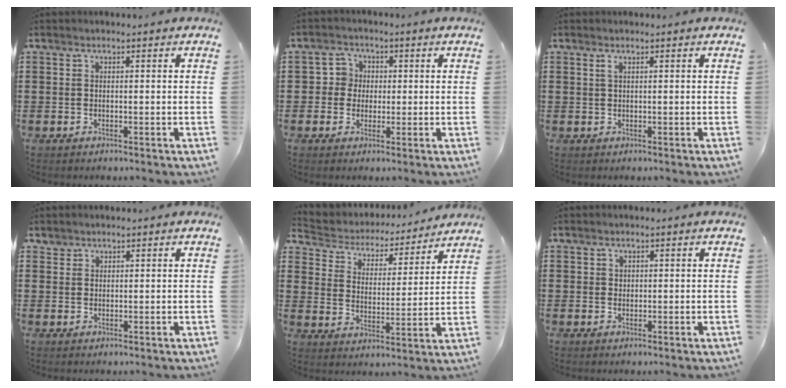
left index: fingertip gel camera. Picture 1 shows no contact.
{"total": 3.4, "force": [0.0, 3.3, 0.5], "torque": [-0.027, 0.011, -0.005]}
{"total": 0.8, "force": [0.3, 0.1, 0.7], "torque": [-0.014, 0.001, 0.005]}
{"total": 1.2, "force": [1.1, 0.5, 0.1], "torque": [-0.004, 0.002, 0.022]}
{"total": 3.8, "force": [3.8, 0.8, 0.2], "torque": [-0.031, -0.031, 0.056]}
{"total": 0.7, "force": [0.3, 0.6, 0.2], "torque": [-0.005, 0.002, 0.007]}